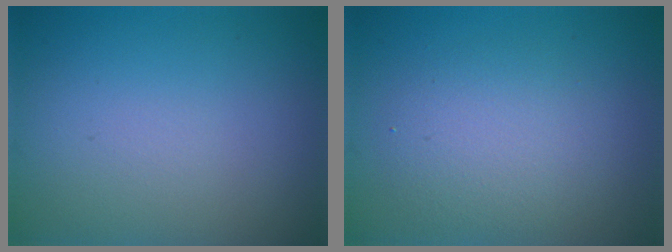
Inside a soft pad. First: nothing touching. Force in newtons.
{"total": 3.5, "press": 3.5, "slide": 0.2}